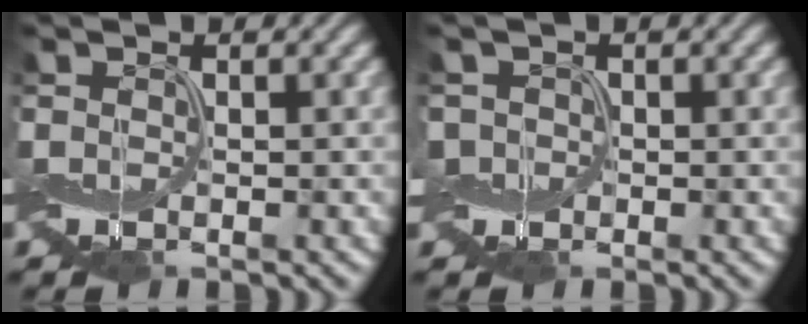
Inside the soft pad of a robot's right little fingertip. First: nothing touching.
{"total": 1.2, "force": [-0.3, 1.2, 0.1], "torque": [-0.010, 0.005, -0.007]}